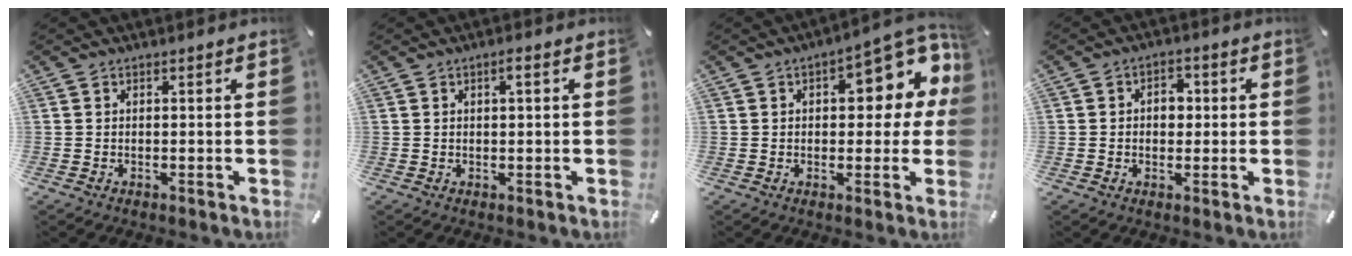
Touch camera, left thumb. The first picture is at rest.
{"total": 1.8, "force": [0.5, 0.5, 1.7], "torque": [-0.033, 0.003, 0.007]}
{"total": 13.2, "force": [4.2, 6.6, 10.6], "torque": [-0.120, -0.029, 0.066]}
{"total": 4.3, "force": [-0.1, 3.2, 3.0], "torque": [-0.036, 0.001, -0.010]}